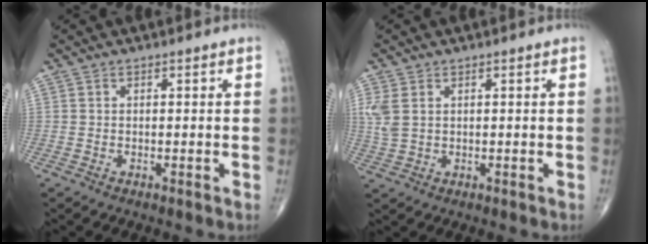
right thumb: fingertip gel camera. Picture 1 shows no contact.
{"total": 4.1, "force": [1.2, 2.7, 2.9], "torque": [-0.080, 0.003, 0.033]}